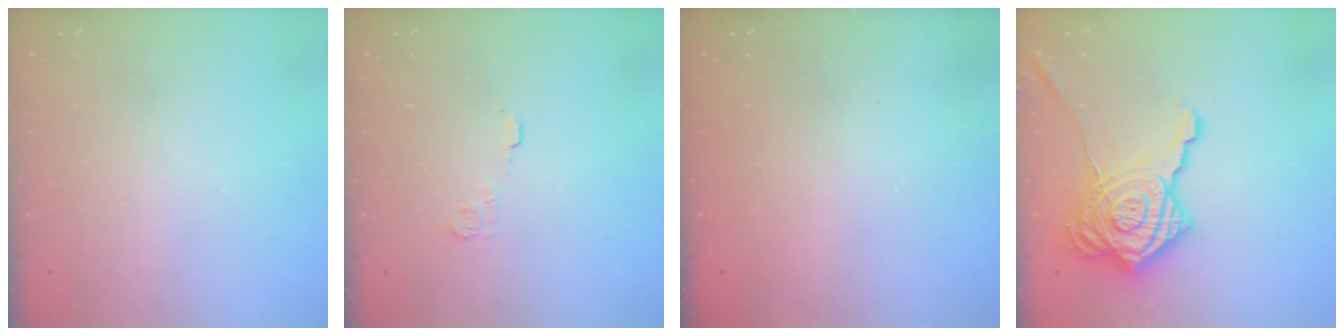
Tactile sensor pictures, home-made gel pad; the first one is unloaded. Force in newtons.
{"total": 4.3, "press": 4.3, "slide": 0.5}
{"total": 2.3, "press": 2.1, "slide": 0.8}
{"total": 26.8, "press": 26.7, "slide": 2.1}